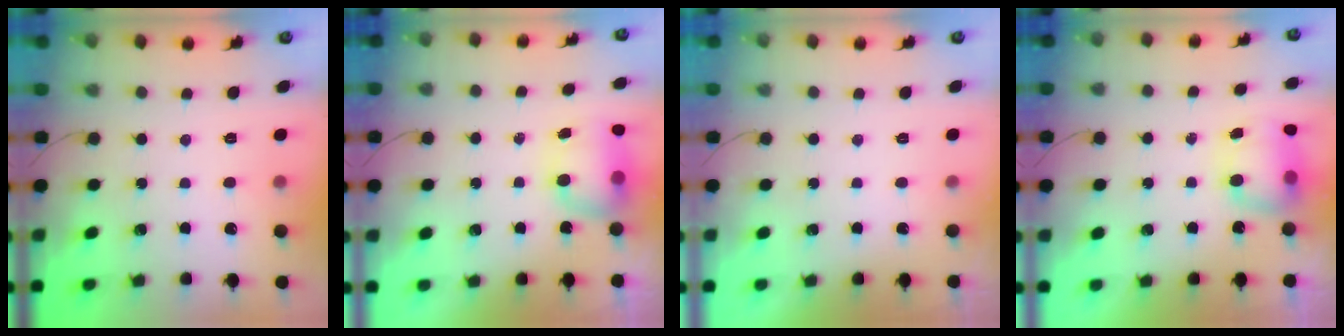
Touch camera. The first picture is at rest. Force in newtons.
{"total": 7.5, "press": 7.4, "slide": 1.1}
{"total": 0.0}
{"total": 7.6, "press": 7.4, "slide": 1.4}